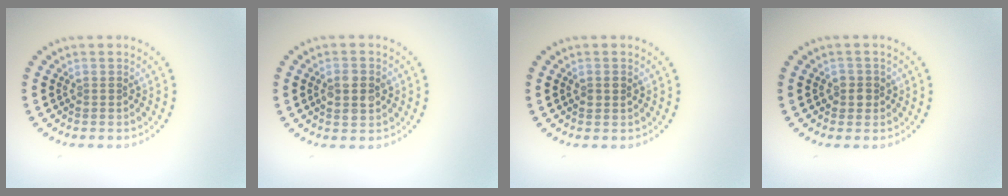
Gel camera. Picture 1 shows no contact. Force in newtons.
{"total": 2.8, "press": 2.8, "slide": 0.1}
{"total": 1.0, "press": 1.0, "slide": 0.1}
{"total": 1.4, "press": 1.3, "slide": 0.5}